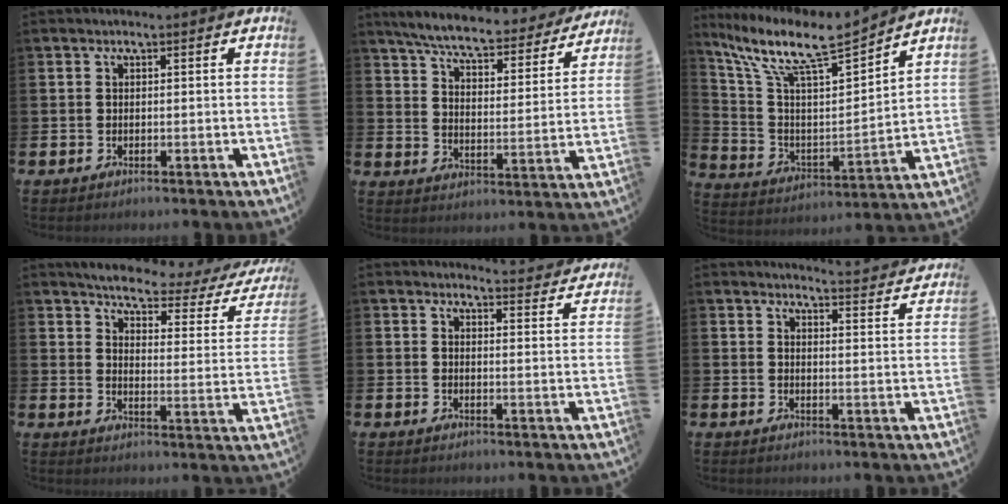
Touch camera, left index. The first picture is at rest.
{"total": 7.1, "force": [6.5, 0.9, 2.7], "torque": [-0.080, -0.043, 0.107]}
{"total": 11.0, "force": [9.3, 2.0, 5.5], "torque": [-0.145, -0.062, 0.154]}
{"total": 4.6, "force": [4.1, 0.7, 1.9], "torque": [-0.051, -0.034, 0.059]}
{"total": 3.8, "force": [3.8, 0.2, 0.2], "torque": [0.010, -0.033, 0.063]}
{"total": 4.2, "force": [4.2, -0.2, 0.4], "torque": [-0.006, -0.037, 0.068]}